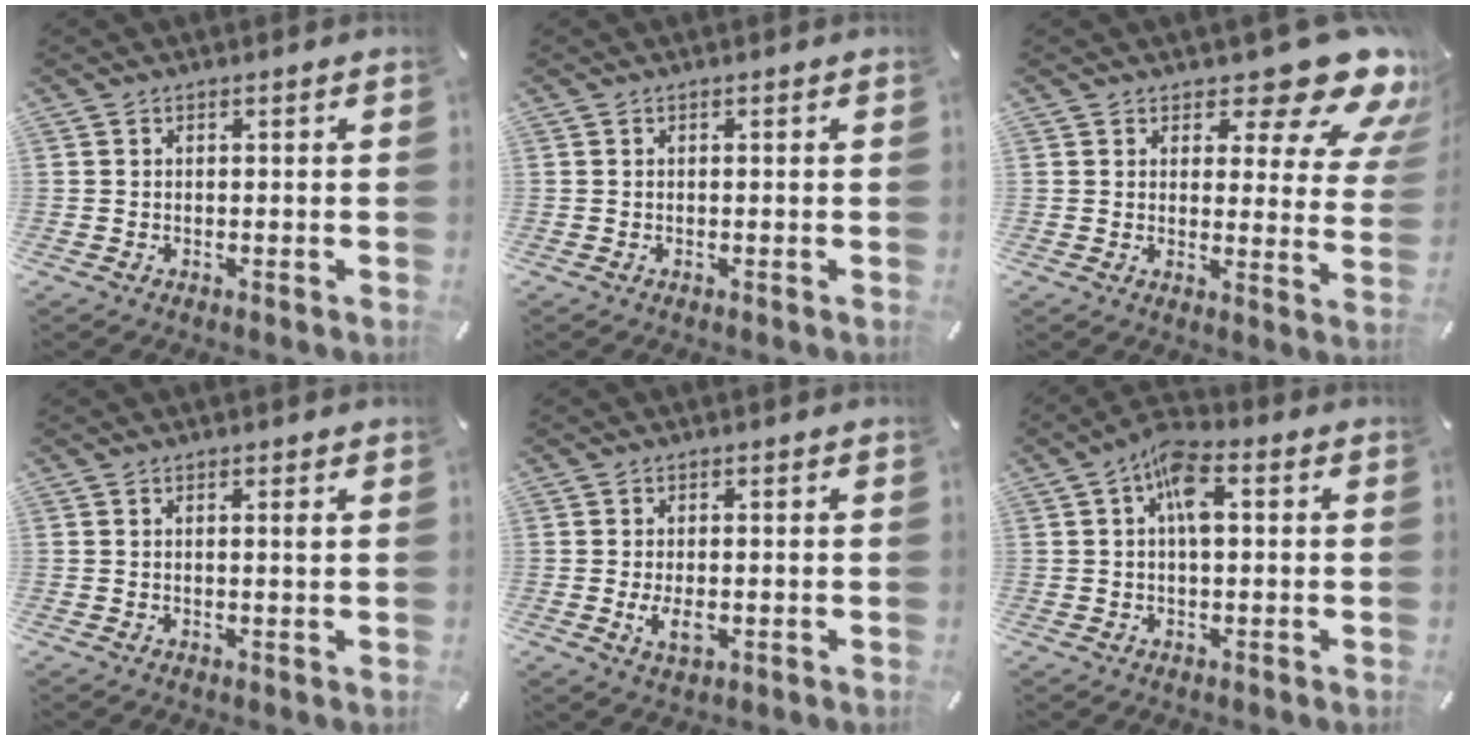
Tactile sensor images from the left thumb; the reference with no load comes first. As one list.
[{"total": 0.0}, {"total": 14.0, "force": [9.2, 5.8, 8.9], "torque": [-0.107, -0.071, 0.151]}, {"total": 0.9, "force": [0.5, 0.0, 0.8], "torque": [-0.016, 0.000, 0.008]}, {"total": 4.2, "force": [-0.6, 2.2, 3.5], "torque": [-0.074, -0.008, -0.015]}, {"total": 7.8, "force": [1.3, 3.7, 6.7], "torque": [-0.112, 0.008, 0.021]}]